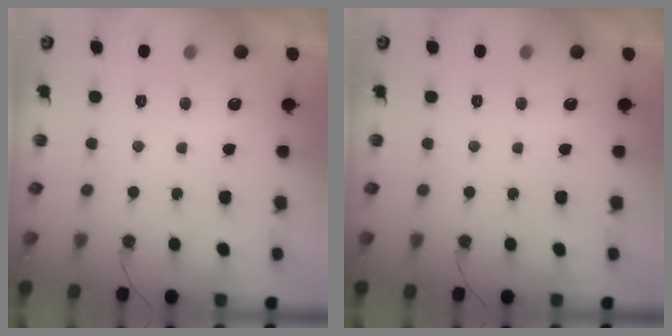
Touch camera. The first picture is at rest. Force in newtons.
{"total": 0.0}